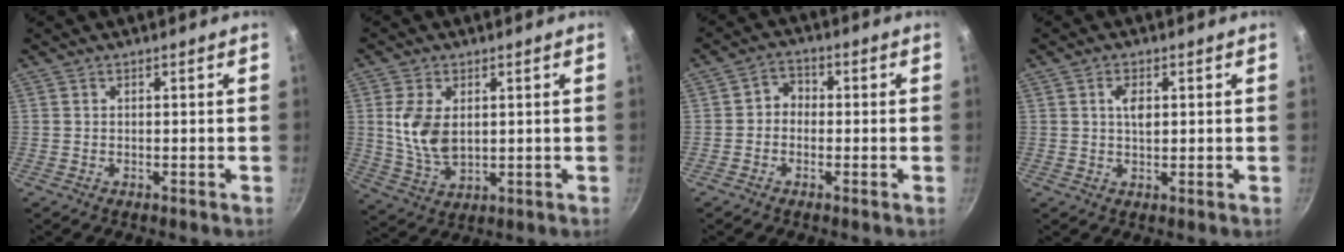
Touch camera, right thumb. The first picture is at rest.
{"total": 8.9, "force": [1.5, 5.4, 6.9], "torque": [-0.137, -0.017, 0.036]}
{"total": 3.5, "force": [-0.6, 3.0, 1.7], "torque": [-0.010, 0.016, -0.022]}
{"total": 3.3, "force": [0.8, 1.8, 2.7], "torque": [-0.038, 0.000, 0.013]}